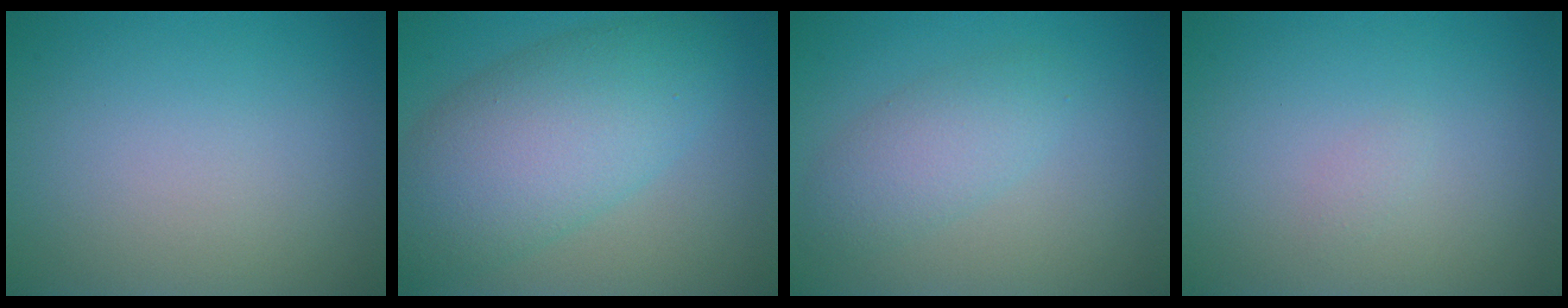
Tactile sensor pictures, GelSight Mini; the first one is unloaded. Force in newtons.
{"total": 8.7, "press": 8.7, "slide": 0.4}
{"total": 3.0, "press": 3.0, "slide": 0.2}
{"total": 0.6, "press": 0.6, "slide": 0.1}